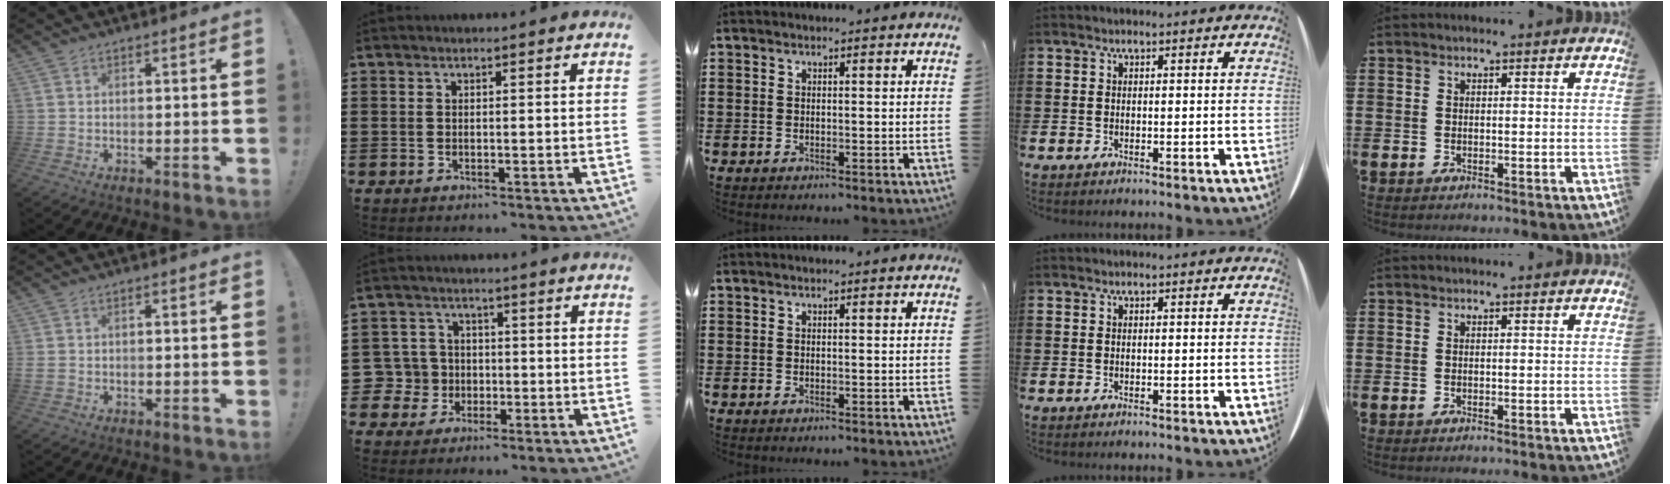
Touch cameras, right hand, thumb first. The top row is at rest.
{"thumb": {"total": 1.2, "force": [-0.7, 0.7, 0.7], "torque": [-0.013, 0.004, -0.011]}, "index": {"total": 5.6, "force": [-1.3, 5.3, 0.9], "torque": [-0.060, 0.005, -0.029]}}